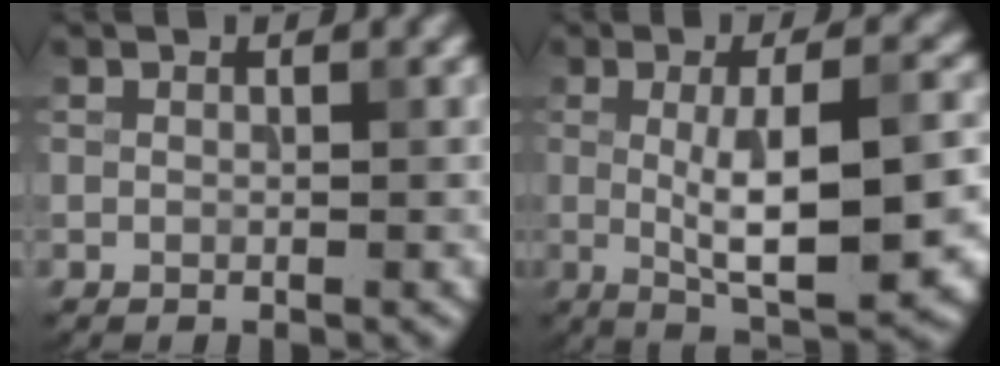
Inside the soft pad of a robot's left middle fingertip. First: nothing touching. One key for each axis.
{"total": 9.3, "fx": -0.5, "fy": 2.5, "fz": 9.0, "tx": -0.130, "ty": -0.005, "tz": -0.004}